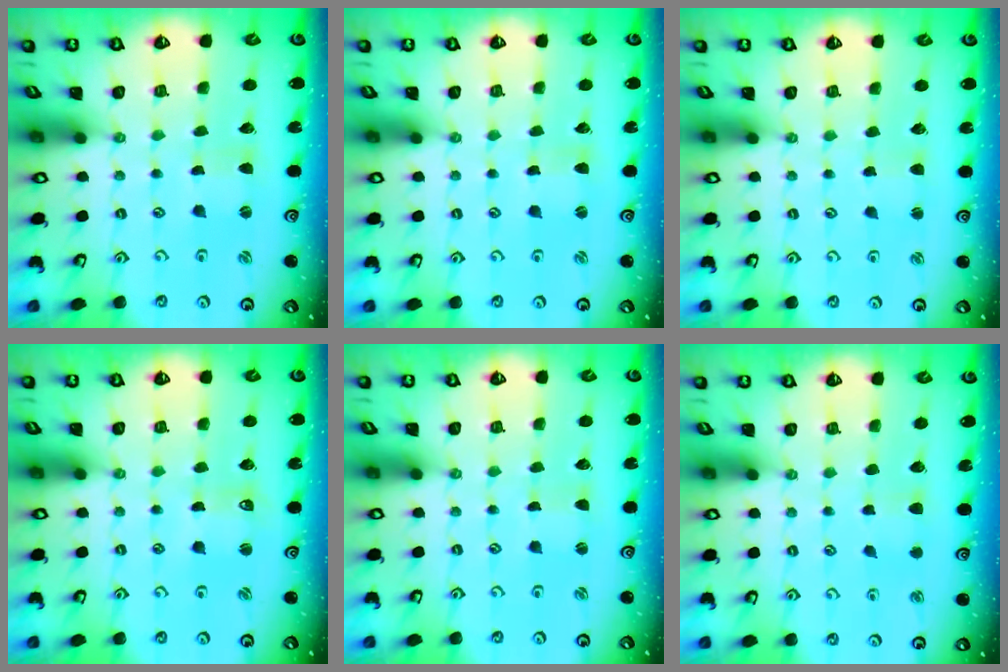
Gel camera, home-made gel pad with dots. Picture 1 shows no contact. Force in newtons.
{"total": 1.1, "press": 1.0, "slide": 0.3}
{"total": 1.9, "press": 1.9, "slide": 0.2}
{"total": 2.6, "press": 2.6, "slide": 0.2}
{"total": 0.0}
{"total": 3.5, "press": 3.5, "slide": 0.5}